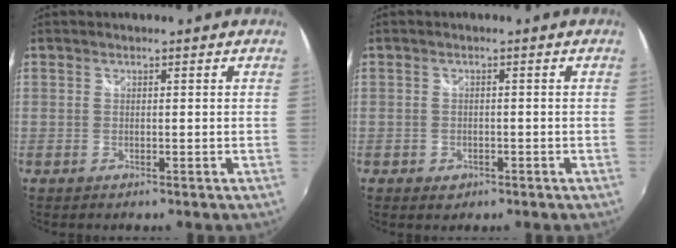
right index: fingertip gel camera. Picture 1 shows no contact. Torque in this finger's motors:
{"motor_torque": [0.23, -0.22, 0.06, 0.00]}